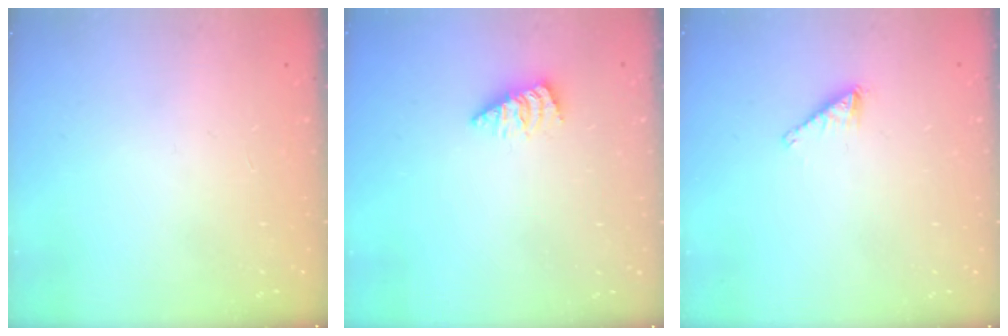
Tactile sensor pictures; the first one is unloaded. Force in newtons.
{"total": 1.4, "press": 1.3, "slide": 0.2}
{"total": 1.8, "press": 1.7, "slide": 0.1}